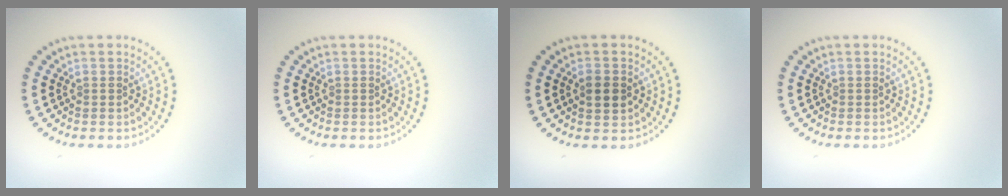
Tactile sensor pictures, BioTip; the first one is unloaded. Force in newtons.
{"total": 0.0}
{"total": 2.3, "press": 2.3, "slide": 0.1}
{"total": 0.0}